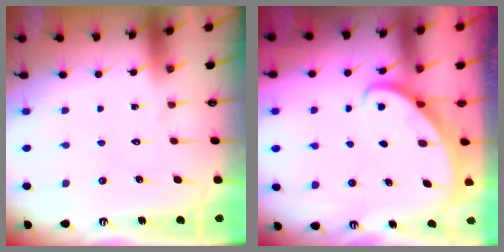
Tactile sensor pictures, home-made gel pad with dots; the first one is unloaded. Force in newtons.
{"total": 2.7, "press": 2.6, "slide": 0.2}